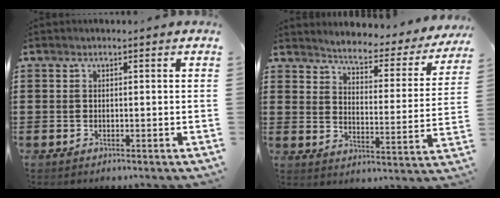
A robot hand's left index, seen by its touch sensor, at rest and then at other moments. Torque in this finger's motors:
{"motor_torque": [1.50, -0.64, 0.27, 0.08]}